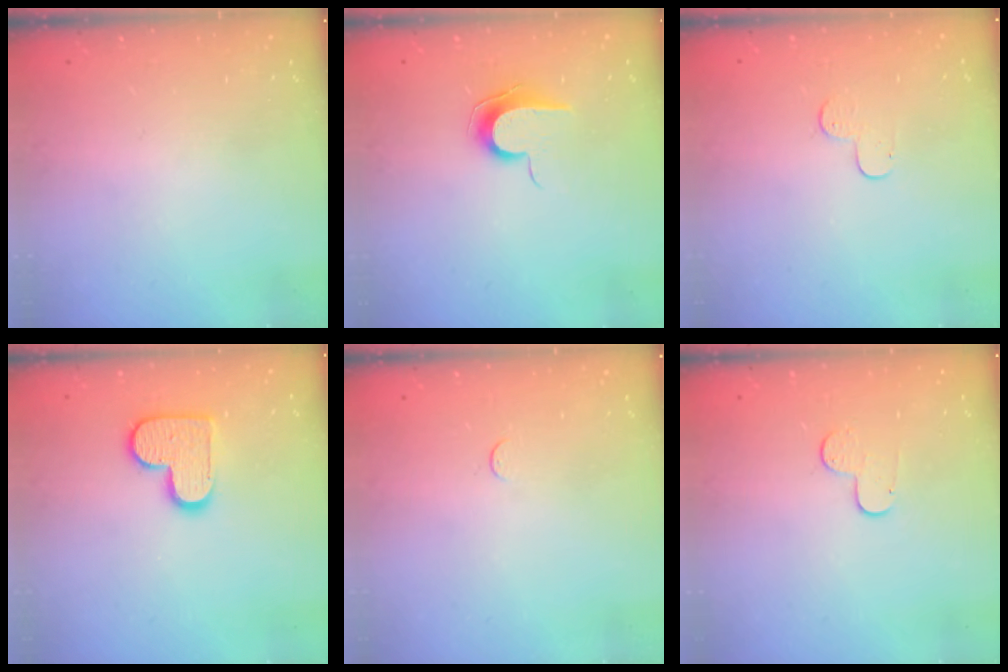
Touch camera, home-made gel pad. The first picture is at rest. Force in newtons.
{"total": 7.9, "press": 7.9, "slide": 0.8}
{"total": 4.4, "press": 4.4, "slide": 0.5}
{"total": 11.3, "press": 11.3, "slide": 0.8}
{"total": 2.4, "press": 2.4, "slide": 0.3}
{"total": 5.9, "press": 5.9, "slide": 0.6}